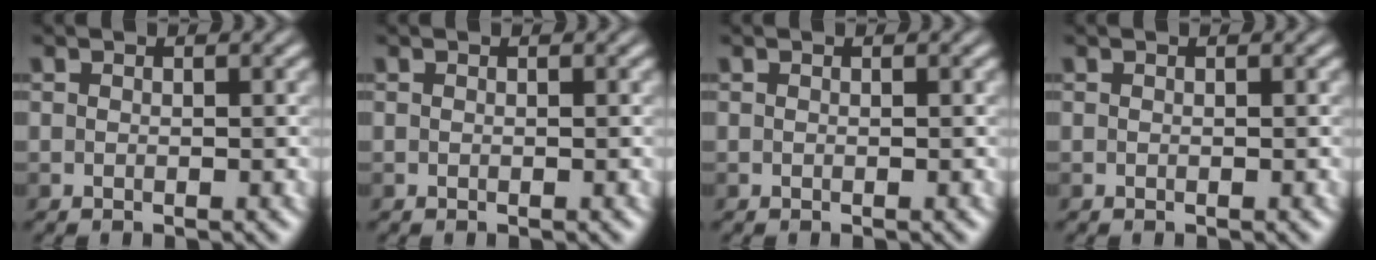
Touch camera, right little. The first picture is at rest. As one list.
[{"total": 0.0}, {"total": 0.0}, {"total": 0.0}]